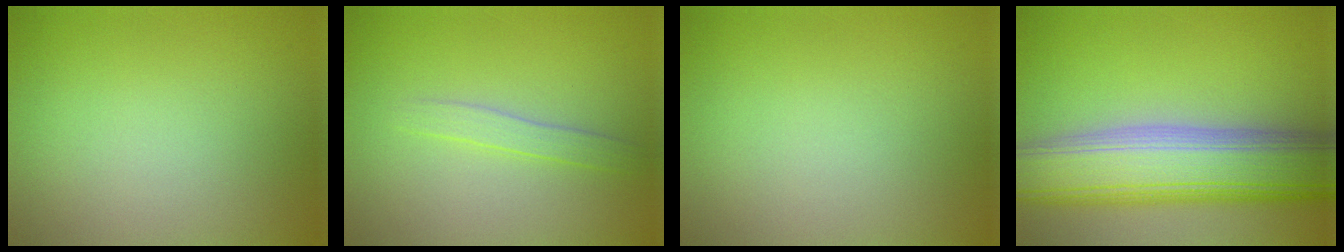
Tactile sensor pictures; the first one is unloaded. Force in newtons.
{"total": 1.6, "press": 1.6, "slide": 0.1}
{"total": 0.0}
{"total": 10.6, "press": 10.6, "slide": 0.7}